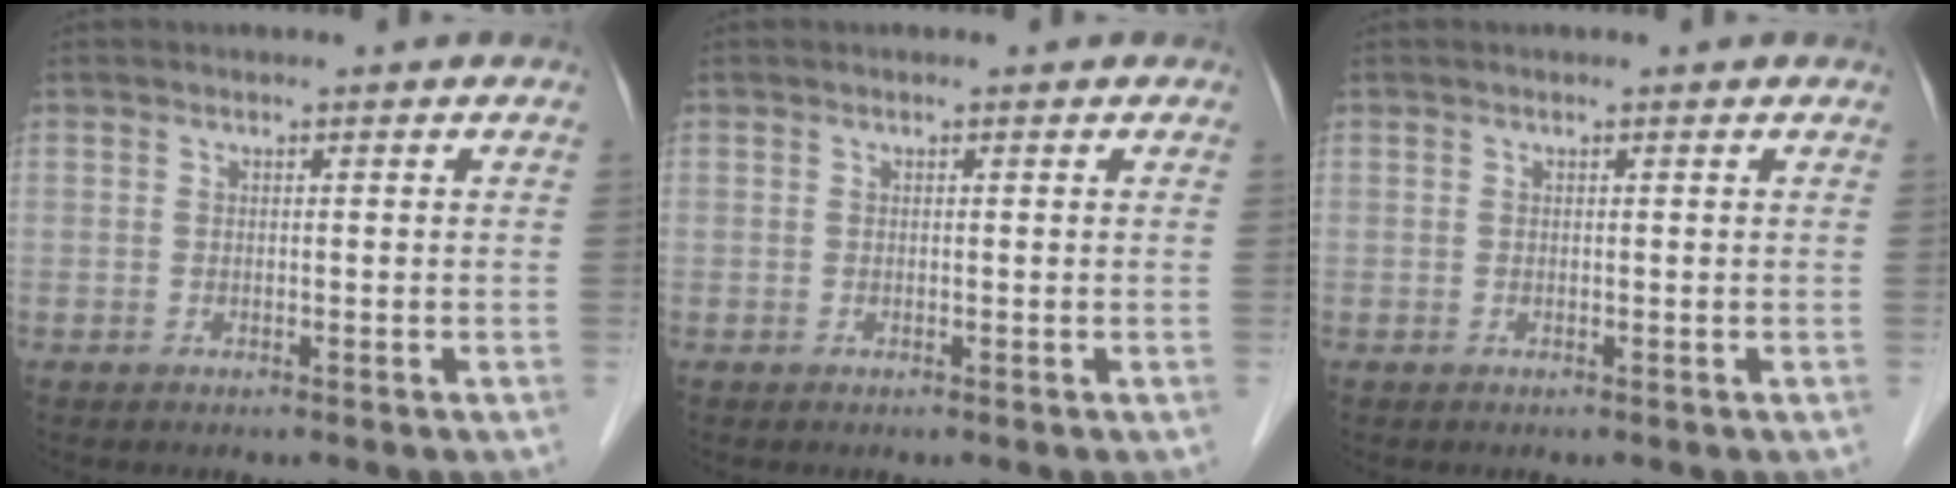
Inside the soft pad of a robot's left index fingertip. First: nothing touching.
{"total": 0.0}
{"total": 0.0}